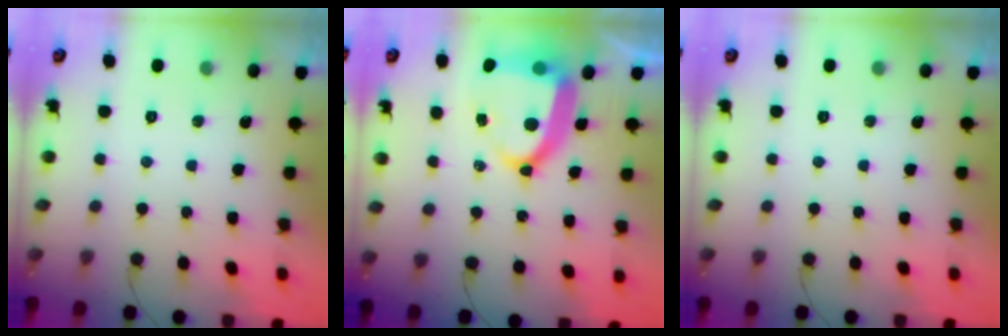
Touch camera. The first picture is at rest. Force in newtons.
{"total": 17.3, "press": 17.2, "slide": 2.0}
{"total": 0.0}